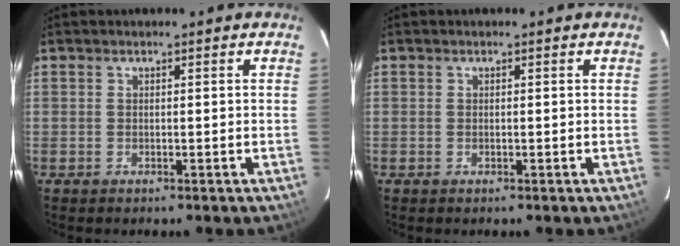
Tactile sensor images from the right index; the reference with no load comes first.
{"total": 0.0}